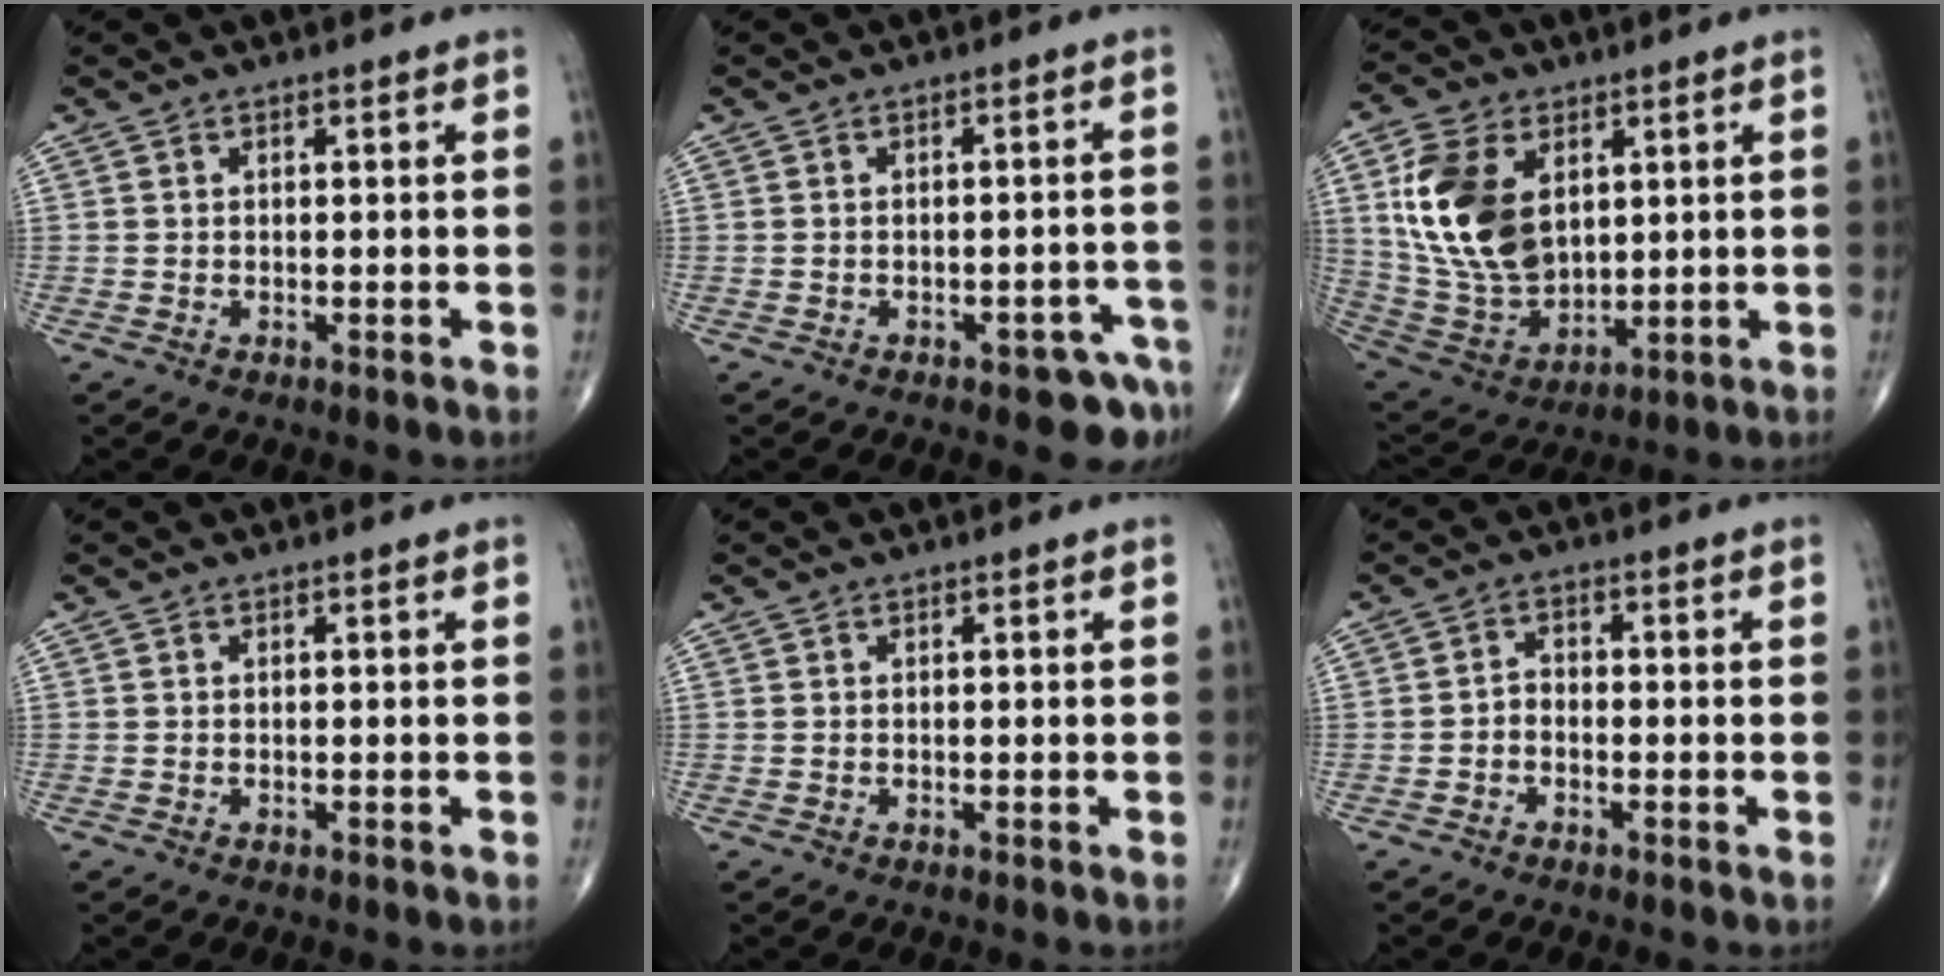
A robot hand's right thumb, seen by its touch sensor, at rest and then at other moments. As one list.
[{"total": 5.5, "force": [-3.4, 2.4, 3.5], "torque": [-0.029, 0.023, -0.038]}, {"total": 17.6, "force": [4.6, 11.5, 12.6], "torque": [-0.230, -0.020, 0.102]}, {"total": 0.0}, {"total": 0.0}, {"total": 2.4, "force": [-1.1, 1.7, 1.3], "torque": [-0.016, 0.015, -0.025]}]